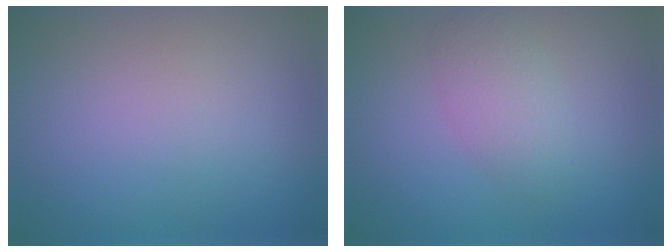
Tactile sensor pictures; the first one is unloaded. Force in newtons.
{"total": 2.6, "press": 2.6, "slide": 0.2}